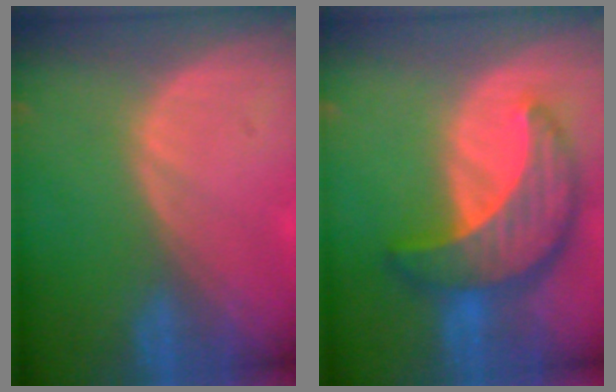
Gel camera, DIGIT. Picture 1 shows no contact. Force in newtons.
{"total": 10.0, "press": 10.0, "slide": 0.7}